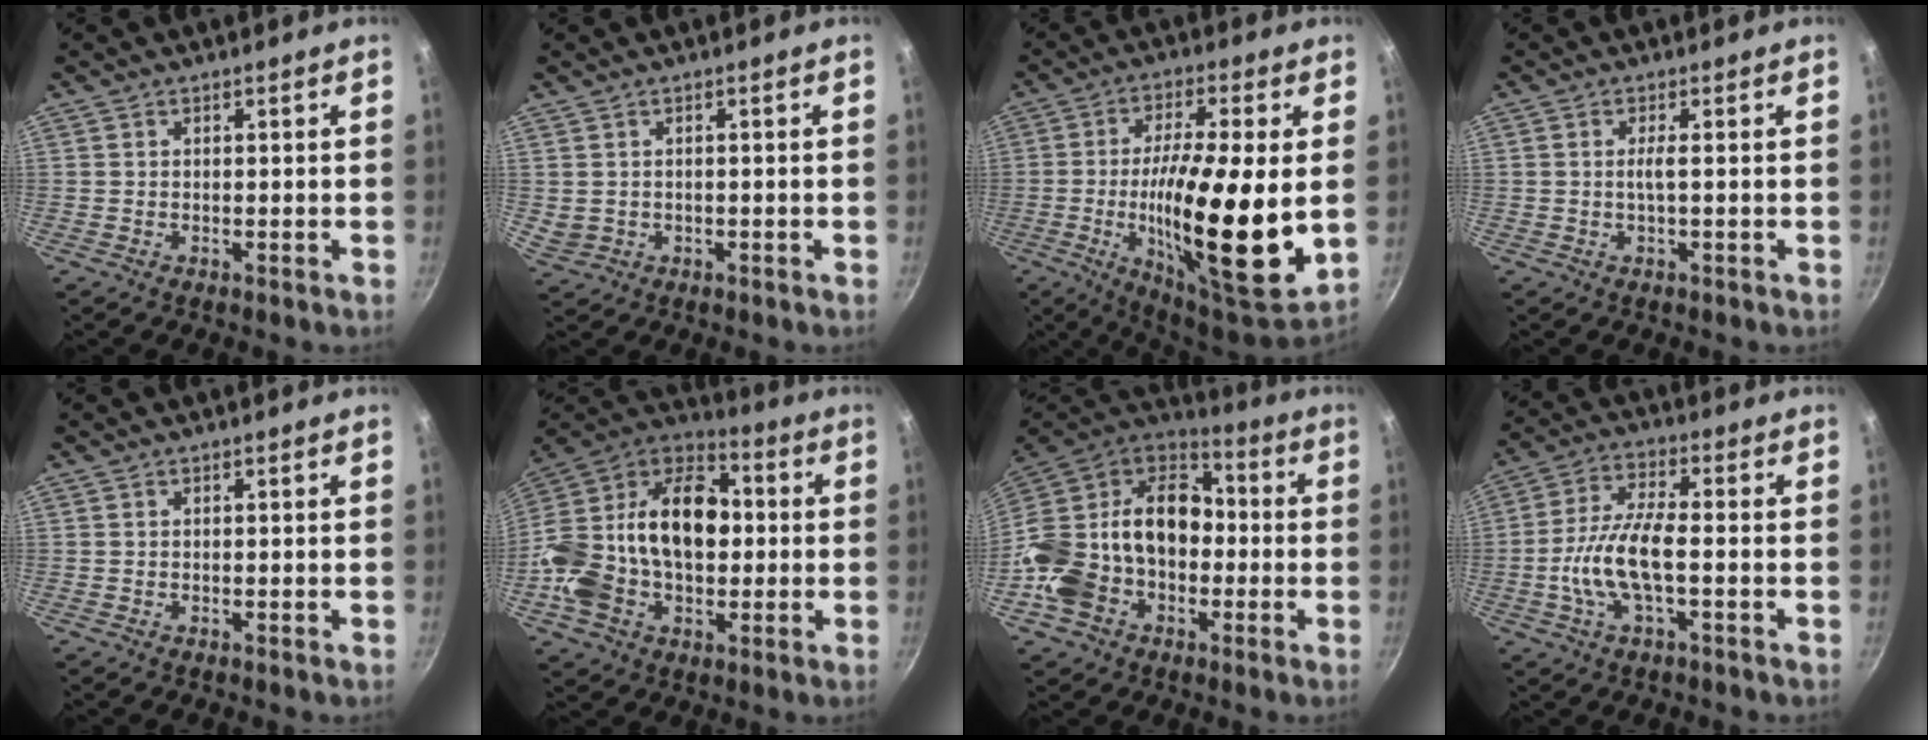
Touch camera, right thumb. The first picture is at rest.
{"total": 2.5, "force": [-0.1, 2.1, 1.3], "torque": [-0.023, 0.006, 0.012]}
{"total": 24.0, "force": [-1.6, 6.1, 23.1], "torque": [-0.379, -0.018, -0.027]}
{"total": 1.8, "force": [-0.1, 0.0, 1.8], "torque": [-0.040, 0.000, -0.002]}
{"total": 0.0}
{"total": 28.0, "force": [-0.4, 19.2, 20.4], "torque": [-0.371, 0.056, -0.019]}
{"total": 26.3, "force": [-4.5, 20.0, 16.5], "torque": [-0.319, 0.077, -0.085]}
{"total": 11.1, "force": [-2.2, 4.1, 10.1], "torque": [-0.203, 0.027, -0.052]}